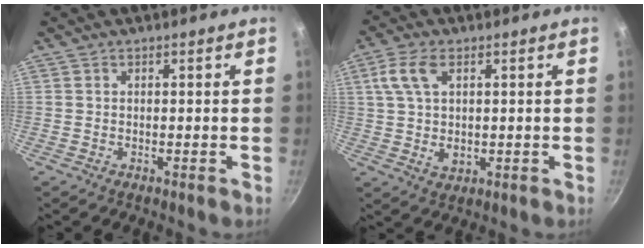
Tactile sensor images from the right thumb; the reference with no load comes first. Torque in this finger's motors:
{"motor_torque": [-0.05, 0.16, 0.04, -0.04, 0.07]}